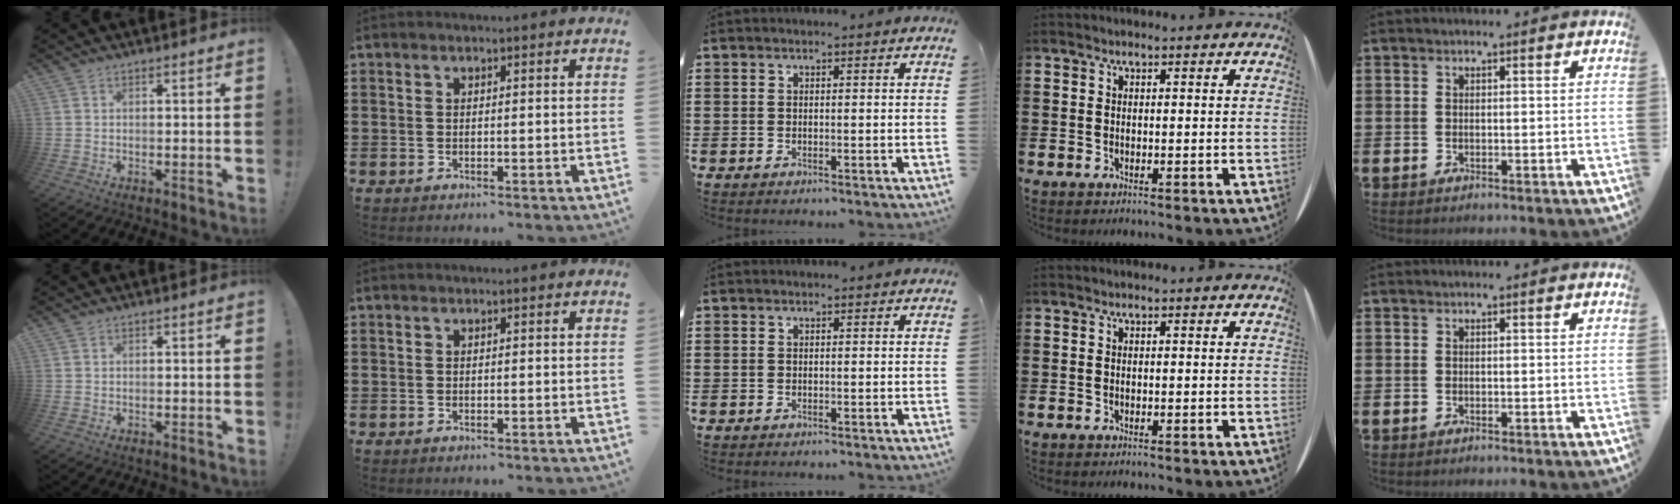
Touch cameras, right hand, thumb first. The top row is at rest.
{}